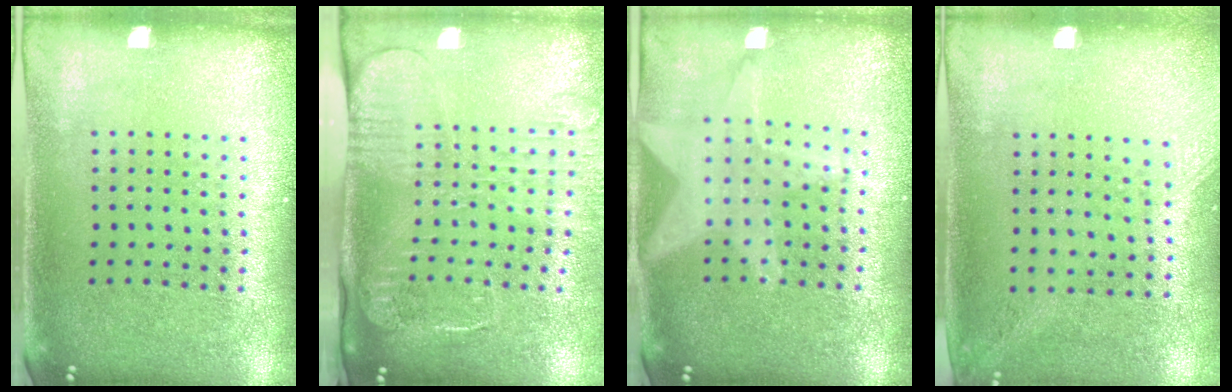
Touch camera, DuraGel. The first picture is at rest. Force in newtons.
{"total": 2.6, "press": 2.1, "slide": 1.7}
{"total": 1.9, "press": 1.7, "slide": 0.9}
{"total": 1.4, "press": 1.1, "slide": 0.9}